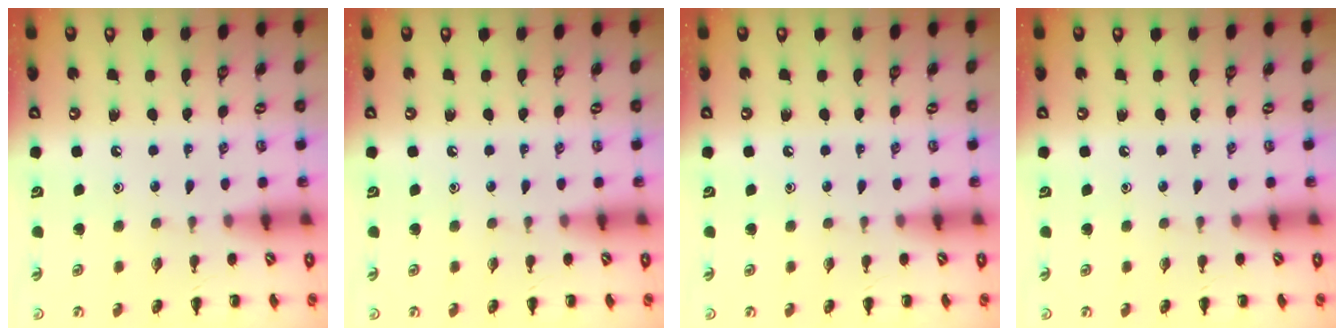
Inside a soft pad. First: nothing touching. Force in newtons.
{"total": 0.0}
{"total": 0.0}
{"total": 0.0}